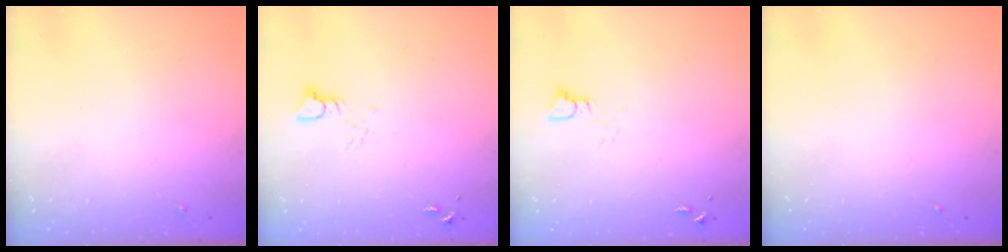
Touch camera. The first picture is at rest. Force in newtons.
{"total": 3.4, "press": 3.4, "slide": 0.3}
{"total": 2.5, "press": 2.5, "slide": 0.1}
{"total": 0.0}